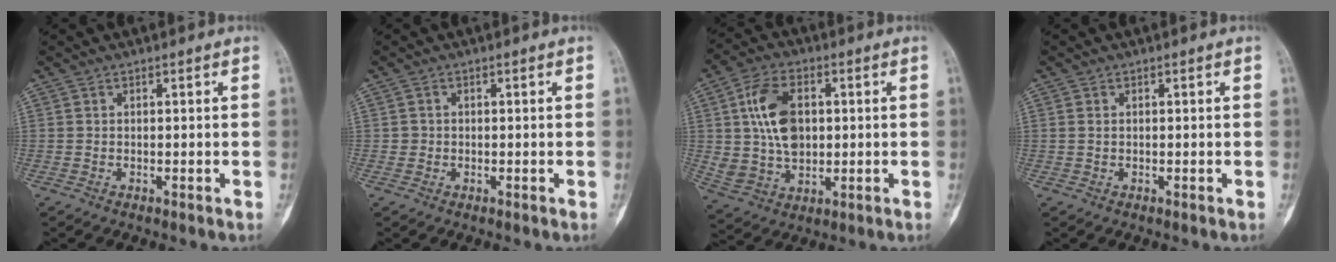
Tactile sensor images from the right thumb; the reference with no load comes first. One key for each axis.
{"total": 1.1, "fx": -0.1, "fy": 1.0, "fz": 0.2, "tx": 0.002, "ty": 0.004, "tz": -0.002}
{"total": 13.0, "fx": 2.2, "fy": 8.4, "fz": 9.6, "tx": -0.166, "ty": -0.001, "tz": 0.045}
{"total": 0.7, "fx": 0.0, "fy": 0.6, "fz": 0.4, "tx": -0.008, "ty": 0.000, "tz": 0.001}